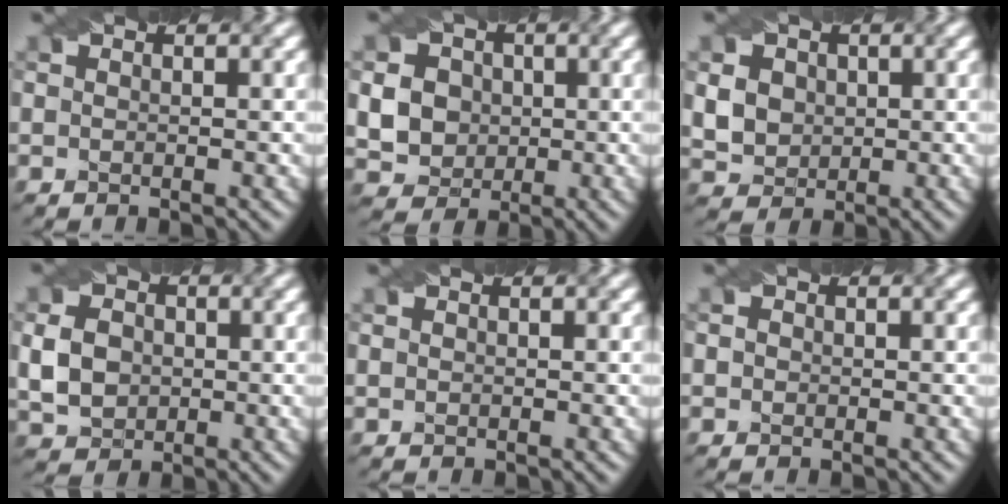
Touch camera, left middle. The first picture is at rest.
{"total": 6.4, "force": [0.3, 5.8, 2.9], "torque": [-0.062, 0.019, -0.006]}
{"total": 5.3, "force": [1.0, 4.6, 2.5], "torque": [-0.071, 0.015, 0.018]}
{"total": 4.3, "force": [-0.3, 3.5, 2.4], "torque": [-0.058, 0.003, -0.007]}
{"total": 0.0}
{"total": 0.6, "force": [-0.1, 0.5, 0.1], "torque": [-0.001, 0.001, -0.003]}